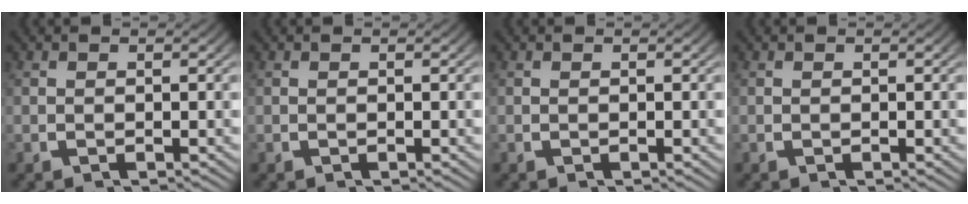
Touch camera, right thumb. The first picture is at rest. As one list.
[{"total": 0.0}, {"total": 0.0}, {"total": 0.0}]